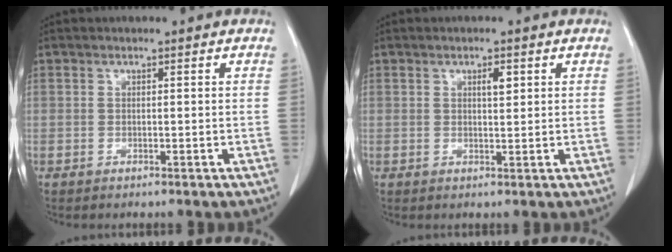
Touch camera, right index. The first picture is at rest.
{"total": 1.8, "force": [0.8, 0.5, 1.5], "torque": [-0.026, -0.002, 0.012]}